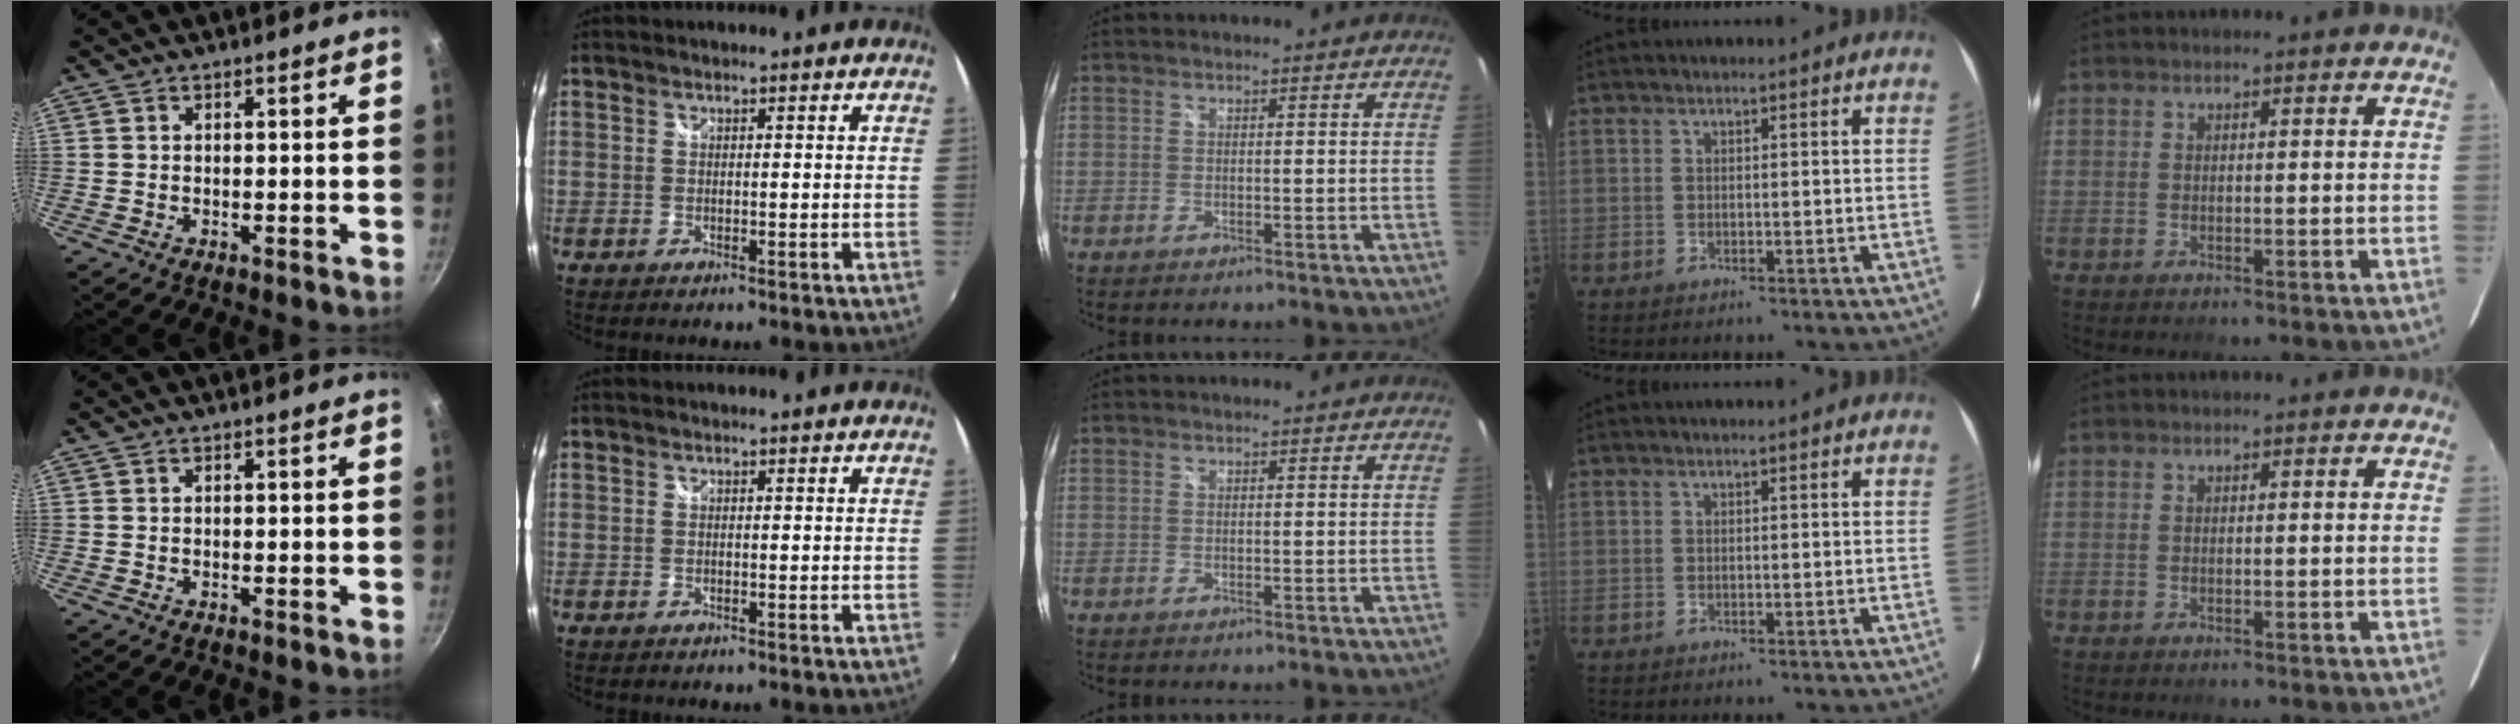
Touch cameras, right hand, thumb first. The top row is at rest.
{}